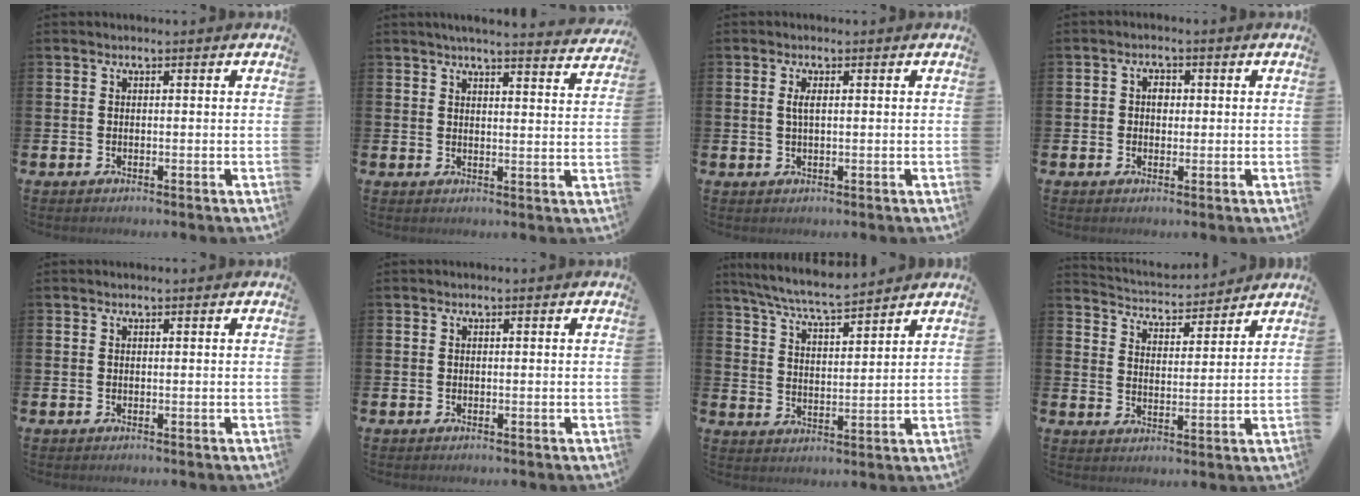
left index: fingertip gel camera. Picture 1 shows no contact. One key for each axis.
{"total": 4.5, "fx": 4.3, "fy": -0.3, "fz": 1.2, "tx": -0.023, "ty": -0.027, "tz": 0.073}
{"total": 1.6, "fx": 0.5, "fy": 0.5, "fz": 1.5, "tx": -0.030, "ty": 0.003, "tz": 0.006}
{"total": 2.1, "fx": 0.2, "fy": 1.7, "fz": 1.1, "tx": -0.008, "ty": 0.004, "tz": -0.003}
{"total": 0.0}
{"total": 0.0}
{"total": 6.9, "fx": 6.5, "fy": 0.3, "fz": 2.2, "tx": -0.070, "ty": -0.034, "tz": 0.116}
{"total": 4.4, "fx": 4.3, "fy": 0.9, "fz": 0.0, "tx": -0.026, "ty": -0.030, "tz": 0.074}